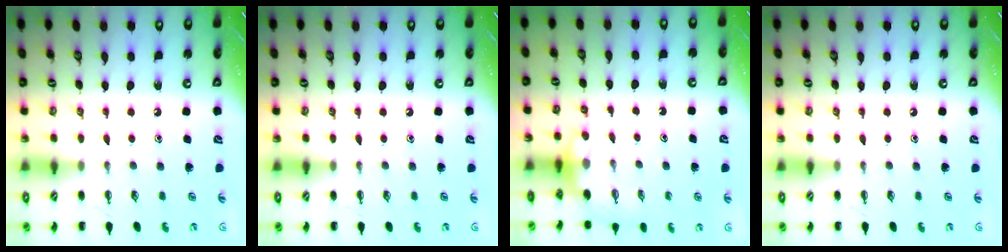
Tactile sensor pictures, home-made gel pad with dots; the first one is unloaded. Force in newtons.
{"total": 0.0}
{"total": 3.9, "press": 3.9, "slide": 0.2}
{"total": 0.0}